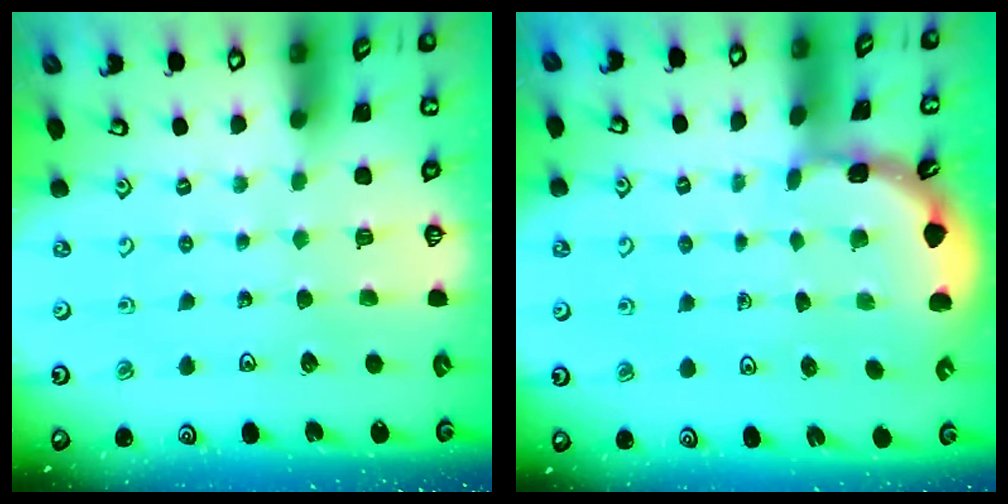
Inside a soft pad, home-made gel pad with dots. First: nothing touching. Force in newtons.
{"total": 1.7, "press": 1.6, "slide": 0.1}